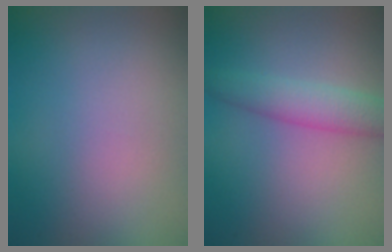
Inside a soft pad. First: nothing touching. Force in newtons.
{"total": 3.5, "press": 3.5, "slide": 0.1}